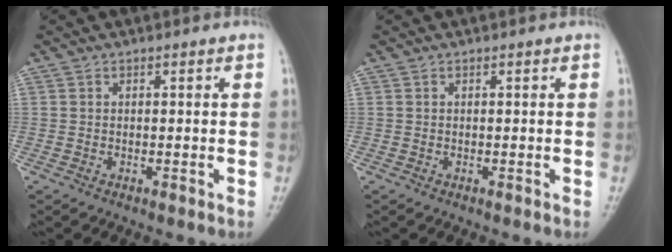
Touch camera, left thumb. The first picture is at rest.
{"total": 0.0}